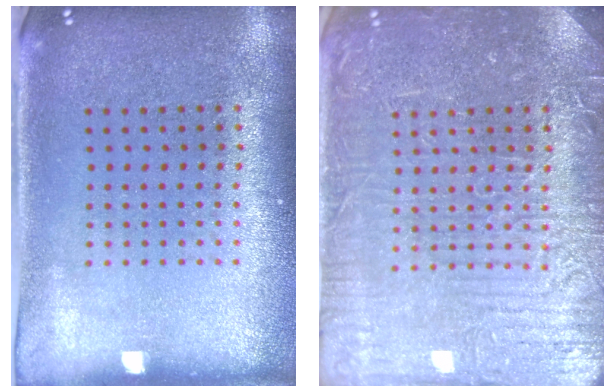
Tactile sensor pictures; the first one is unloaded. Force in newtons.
{"total": 4.5, "press": 4.5, "slide": 0.6}